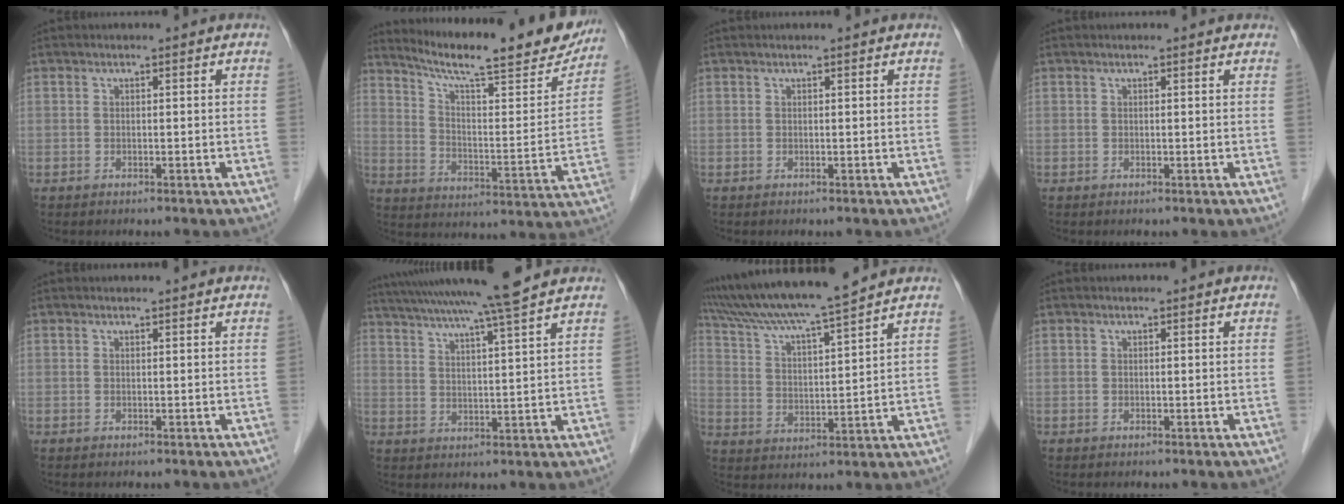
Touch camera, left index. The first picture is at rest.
{"total": 23.8, "force": [20.5, 3.1, 11.6], "torque": [-0.178, -0.033, 0.281]}
{"total": 0.6, "force": [0.6, 0.0, 0.3], "torque": [-0.003, 0.008, 0.011]}
{"total": 1.3, "force": [1.2, 0.3, 0.4], "torque": [-0.014, 0.009, 0.010]}
{"total": 1.1, "force": [1.1, 0.0, 0.2], "torque": [-0.009, 0.008, 0.015]}
{"total": 15.7, "force": [13.6, -1.6, 7.6], "torque": [-0.137, 0.001, 0.199]}
{"total": 14.8, "force": [13.0, -1.0, 6.9], "torque": [-0.130, 0.016, 0.220]}
{"total": 0.0}